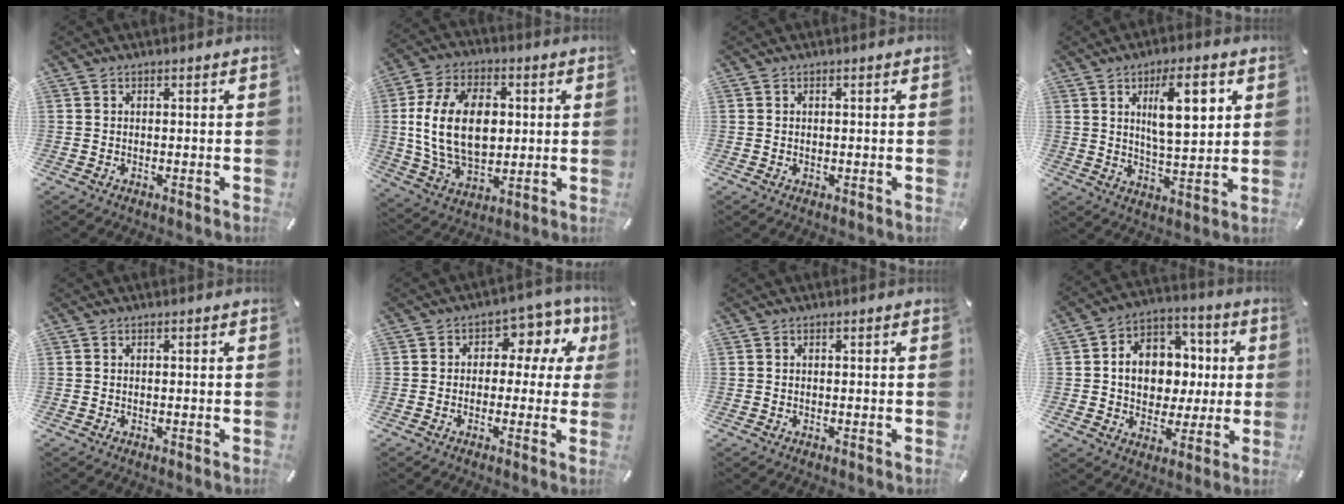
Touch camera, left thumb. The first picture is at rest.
{"total": 17.4, "force": [1.5, 11.9, 12.7], "torque": [-0.270, 0.007, 0.027]}
{"total": 0.0}
{"total": 12.4, "force": [4.9, 4.5, 10.5], "torque": [-0.161, -0.012, 0.077]}
{"total": 0.0}
{"total": 8.2, "force": [2.2, 5.9, 5.2], "torque": [-0.070, -0.010, 0.037]}
{"total": 0.0}
{"total": 11.8, "force": [0.1, 10.3, 5.6], "torque": [-0.097, 0.011, 0.010]}